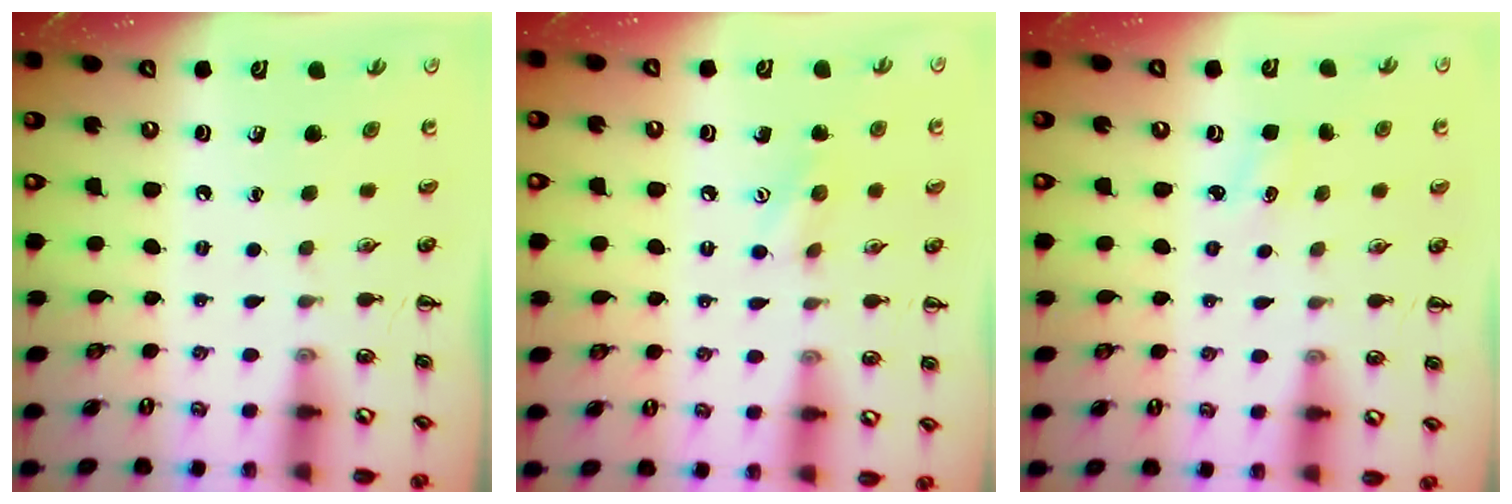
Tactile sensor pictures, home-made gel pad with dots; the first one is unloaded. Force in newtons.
{"total": 7.6, "press": 7.4, "slide": 1.8}
{"total": 1.8, "press": 1.7, "slide": 0.5}